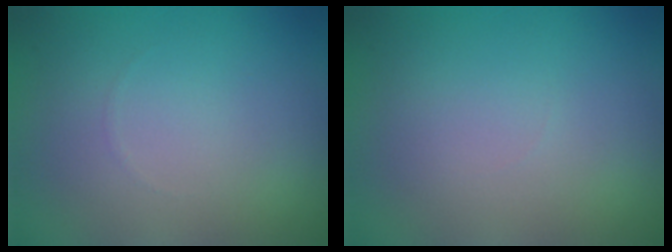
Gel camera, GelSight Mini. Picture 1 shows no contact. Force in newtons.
{"total": 0.0}